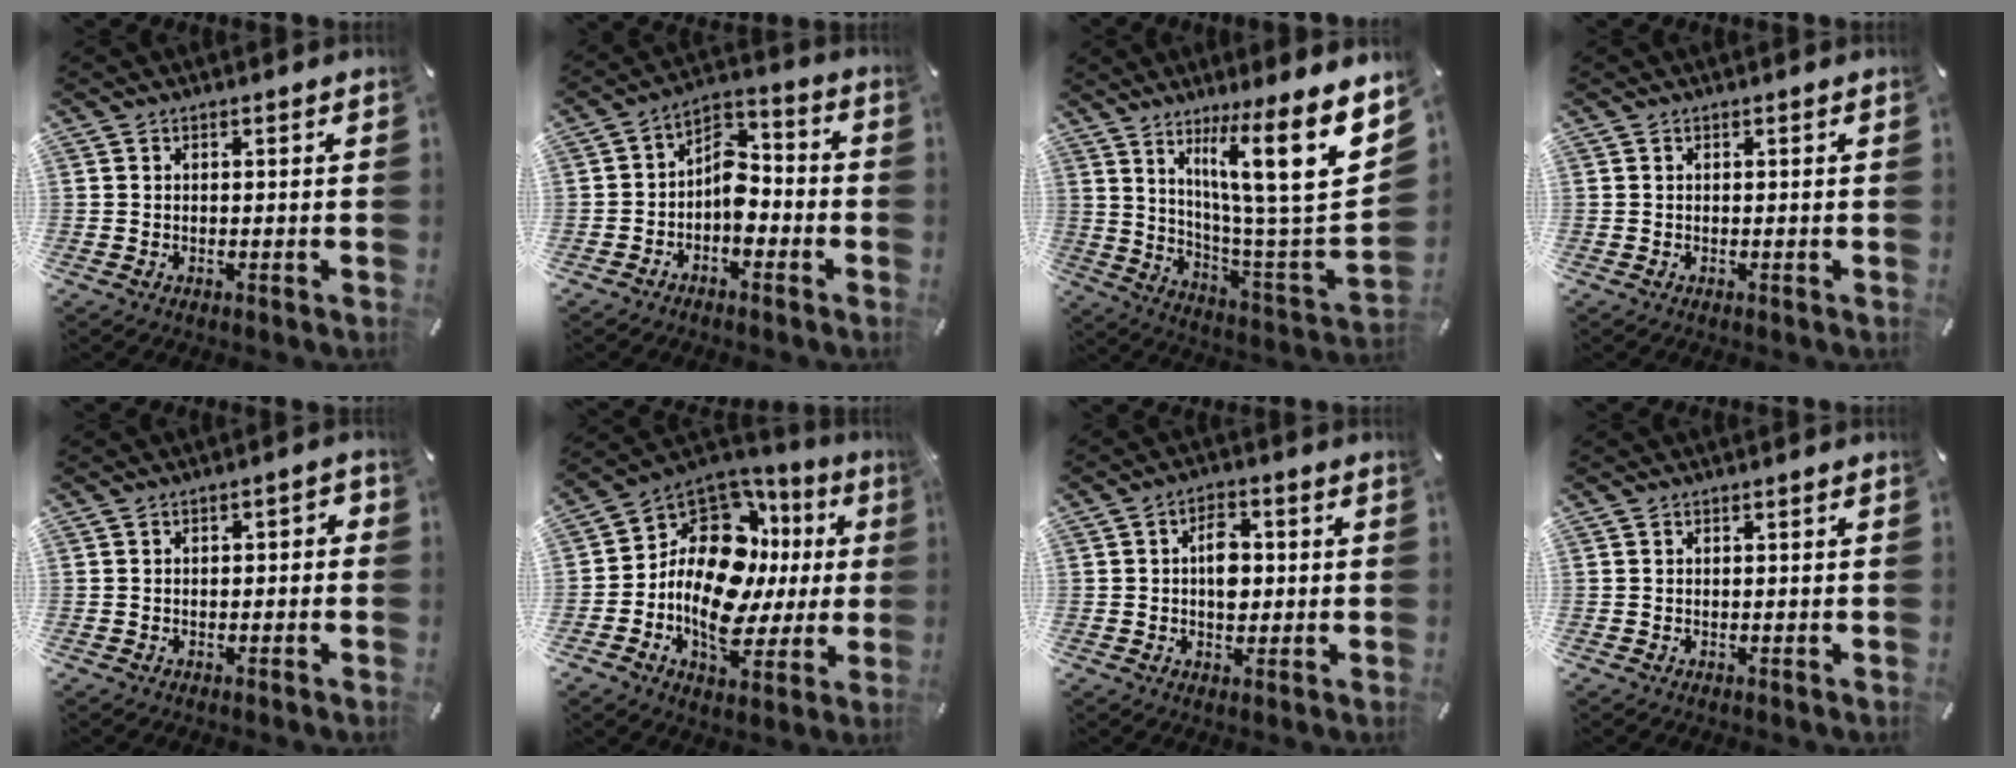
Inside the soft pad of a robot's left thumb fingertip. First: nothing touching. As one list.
[{"total": 8.4, "force": [-3.8, 5.5, 5.1], "torque": [-0.094, 0.015, -0.074]}, {"total": 18.9, "force": [9.9, 2.4, 16.0], "torque": [-0.253, -0.081, 0.142]}, {"total": 0.0}, {"total": 2.2, "force": [-1.4, 1.1, 1.4], "torque": [-0.024, 0.009, -0.027]}, {"total": 17.7, "force": [0.2, 12.3, 12.7], "torque": [-0.239, -0.024, -0.001]}, {"total": 6.4, "force": [0.3, 4.0, 4.9], "torque": [-0.063, -0.001, -0.001]}, {"total": 0.0}]